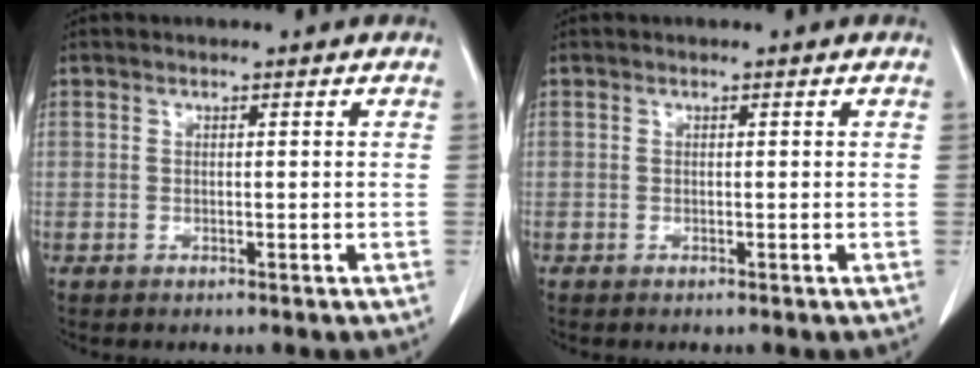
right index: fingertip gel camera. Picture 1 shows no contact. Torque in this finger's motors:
{"motor_torque": [-0.03, -0.06, -0.06, 0.00]}